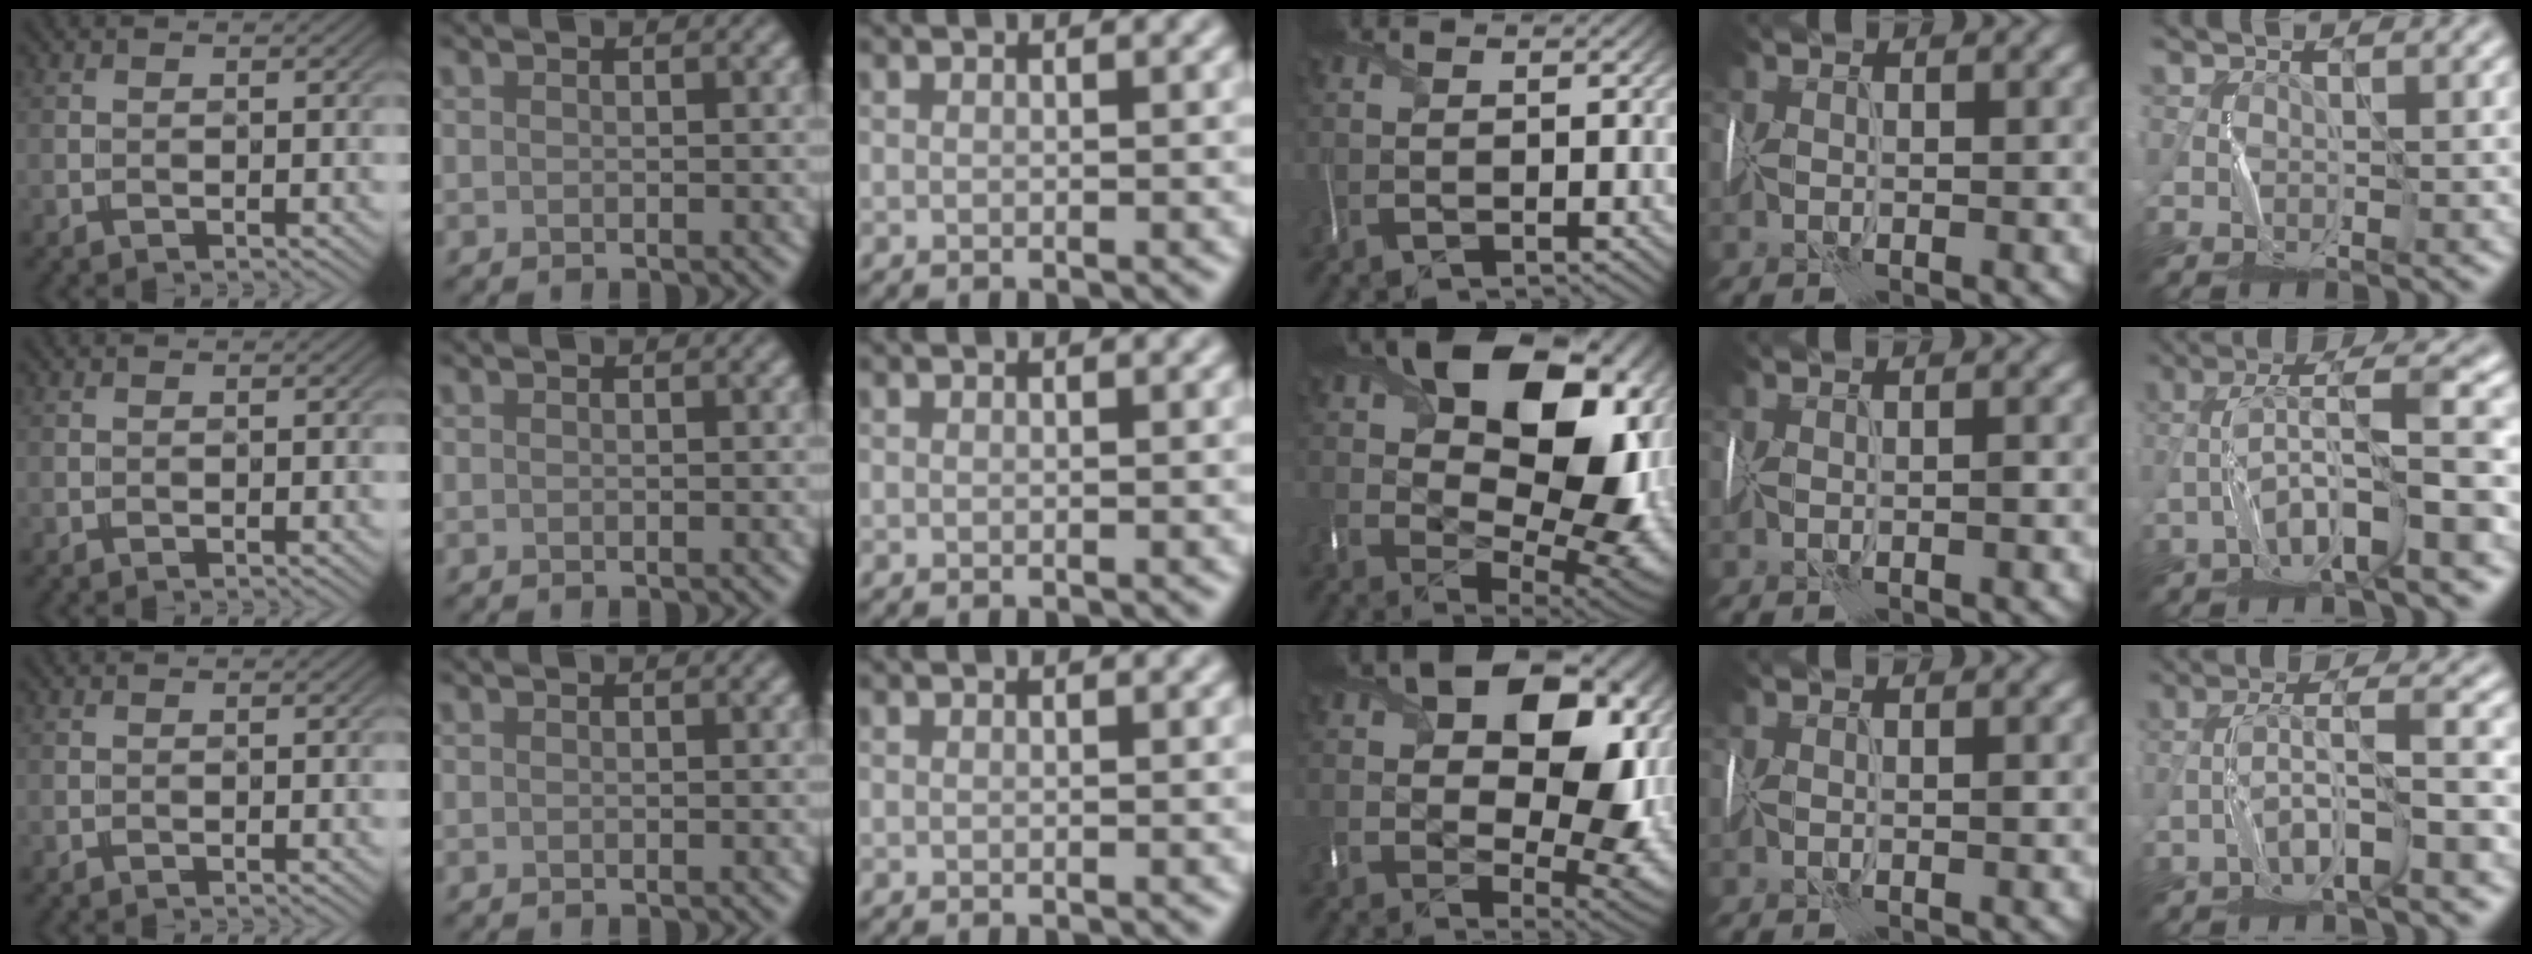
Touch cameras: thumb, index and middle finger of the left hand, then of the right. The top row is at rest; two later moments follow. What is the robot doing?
{"motion": "wrap", "object": "sponge"}